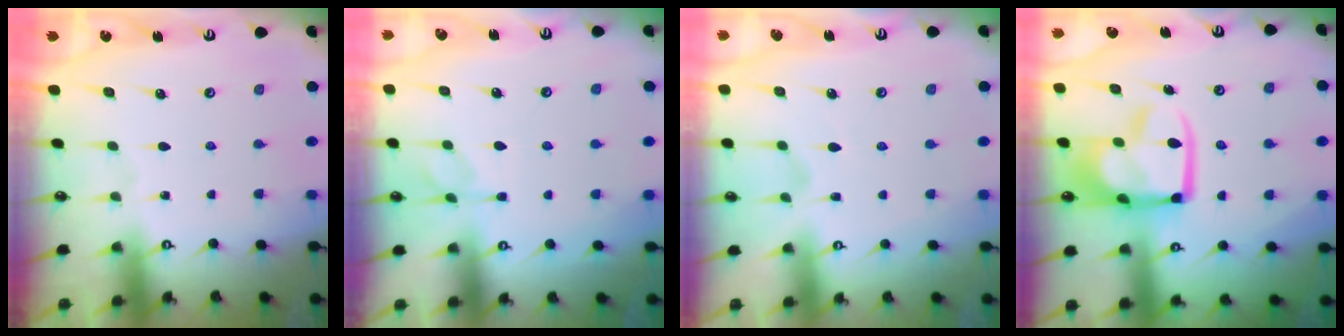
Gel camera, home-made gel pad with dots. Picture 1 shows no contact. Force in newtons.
{"total": 2.3, "press": 1.9, "slide": 1.3}
{"total": 1.1, "press": 0.2, "slide": 1.1}
{"total": 15.9, "press": 15.8, "slide": 1.8}